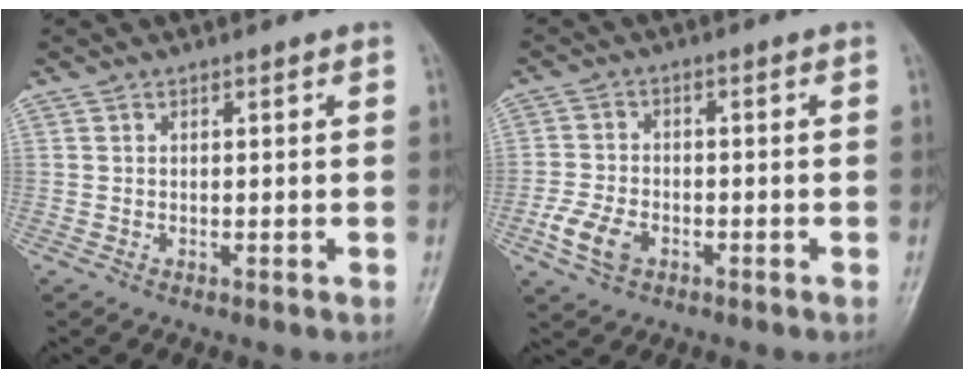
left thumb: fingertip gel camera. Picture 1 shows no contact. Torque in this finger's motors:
{"motor_torque": [-0.57, 0.80, 0.77, 0.43, 0.05]}